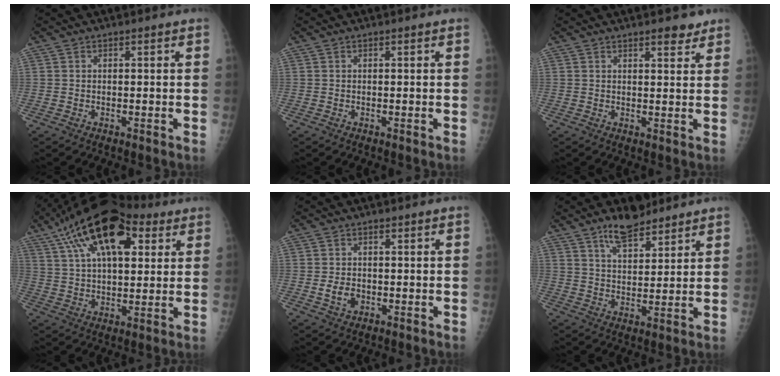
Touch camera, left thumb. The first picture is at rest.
{"total": 0.0}
{"total": 3.3, "force": [2.5, 1.1, 1.7], "torque": [-0.010, -0.015, 0.032]}
{"total": 20.7, "force": [9.9, 9.9, 15.2], "torque": [-0.249, 0.001, 0.165]}
{"total": 2.9, "force": [-0.4, 2.2, 1.9], "torque": [-0.026, 0.000, -0.003]}
{"total": 8.5, "force": [6.4, 3.4, 4.5], "torque": [-0.054, -0.039, 0.111]}